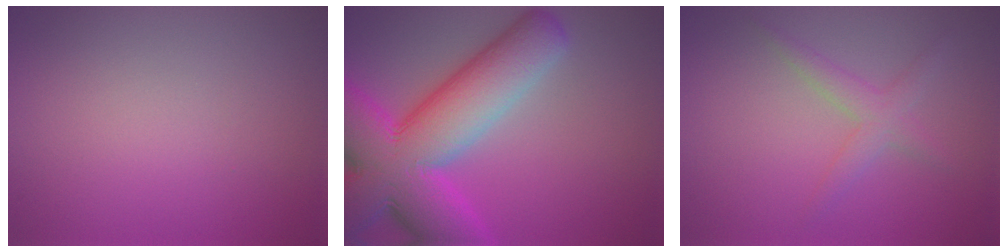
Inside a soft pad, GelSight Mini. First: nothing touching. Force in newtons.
{"total": 13.8, "press": 13.8, "slide": 0.6}
{"total": 2.1, "press": 2.1, "slide": 0.1}